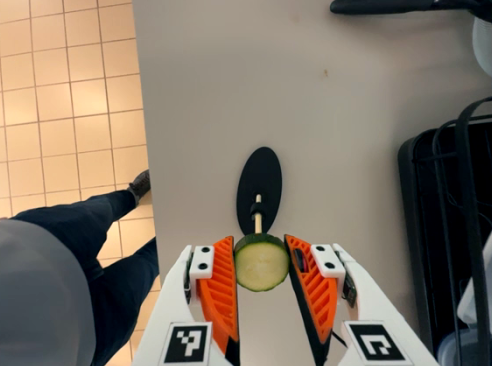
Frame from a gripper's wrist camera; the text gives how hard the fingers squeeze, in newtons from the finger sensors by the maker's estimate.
{"total": 7.6, "left": 7.5, "right": 7.6}